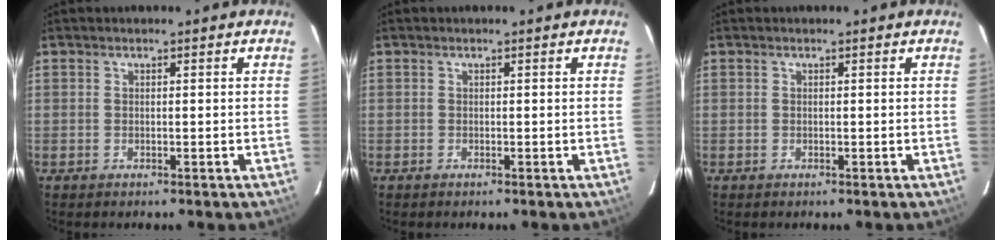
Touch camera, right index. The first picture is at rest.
{"total": 0.0}
{"total": 0.0}